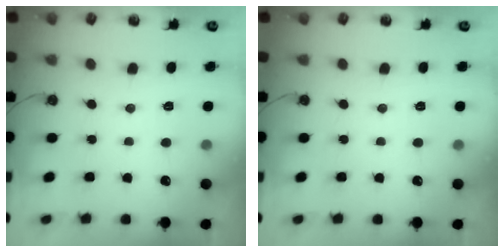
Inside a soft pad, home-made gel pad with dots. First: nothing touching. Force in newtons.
{"total": 0.0}